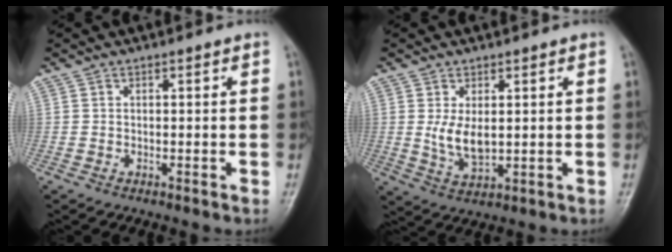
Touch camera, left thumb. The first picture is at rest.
{"total": 5.4, "force": [0.9, 2.8, 4.5], "torque": [-0.075, -0.016, 0.027]}